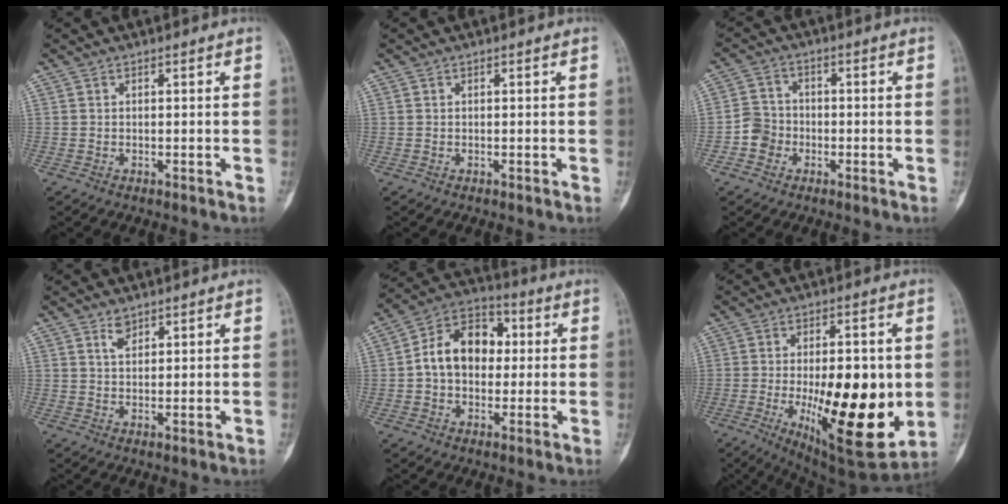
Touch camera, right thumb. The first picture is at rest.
{"total": 0.0}
{"total": 3.1, "force": [-1.2, 2.8, 0.8], "torque": [0.000, 0.013, -0.029]}
{"total": 2.6, "force": [1.8, 1.3, 1.3], "torque": [-0.011, -0.013, 0.035]}
{"total": 13.1, "force": [0.8, 9.6, 8.9], "torque": [-0.112, 0.030, 0.005]}
{"total": 22.7, "force": [-3.0, 8.7, 20.8], "torque": [-0.286, -0.027, -0.021]}